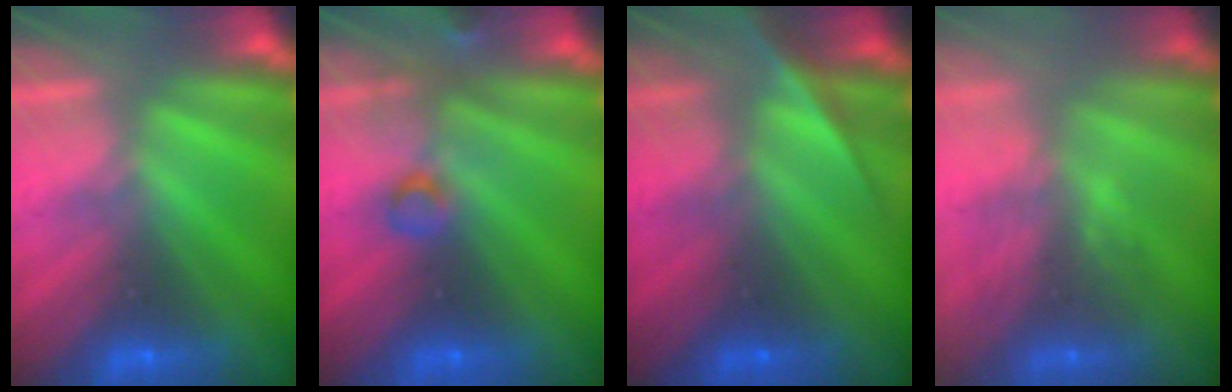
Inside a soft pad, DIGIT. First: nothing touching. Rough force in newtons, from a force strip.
{"total": 2.9}
{"total": 2.3}
{"total": 3.0}